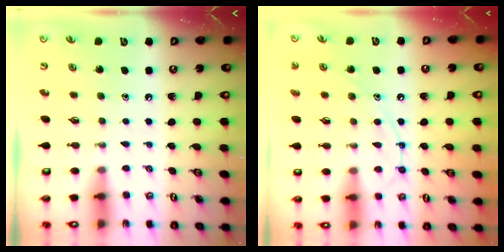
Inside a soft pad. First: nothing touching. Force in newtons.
{"total": 9.3, "press": 9.3, "slide": 0.4}